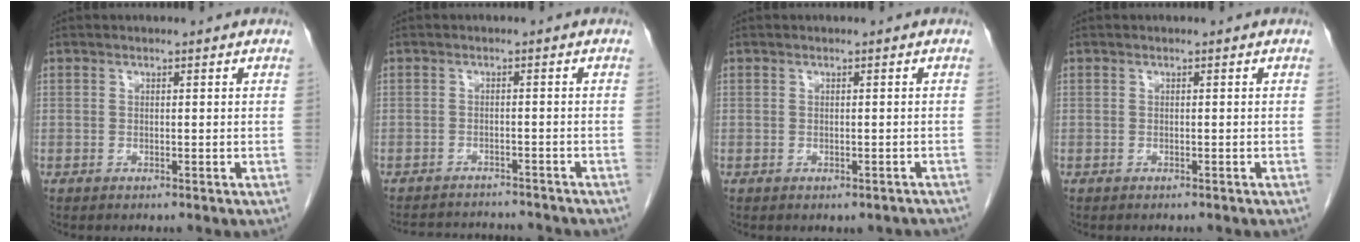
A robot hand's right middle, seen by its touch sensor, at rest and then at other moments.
{"total": 10.1, "force": [-9.6, 2.0, 2.6], "torque": [-0.045, 0.007, -0.121]}
{"total": 1.6, "force": [-1.3, 0.8, 0.4], "torque": [-0.003, 0.000, -0.014]}
{"total": 0.9, "force": [-0.8, 0.2, 0.2], "torque": [-0.009, -0.003, -0.013]}